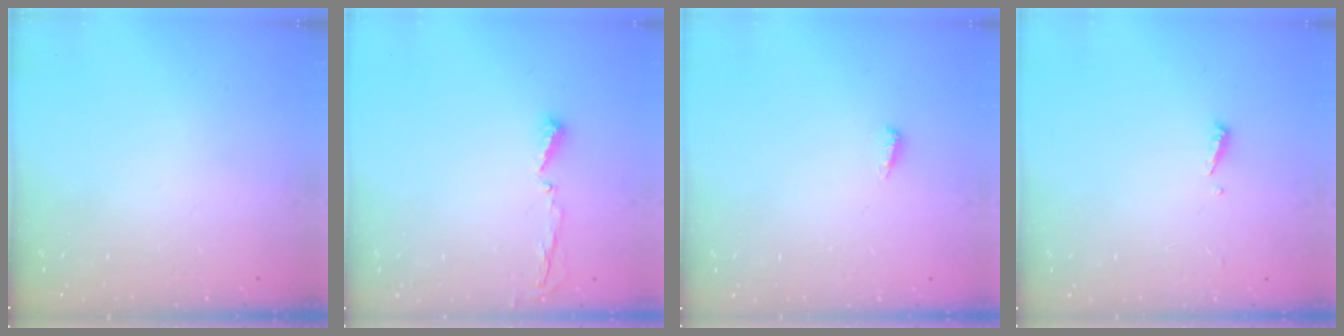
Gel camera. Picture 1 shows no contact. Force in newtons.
{"total": 3.4, "press": 3.4, "slide": 0.4}
{"total": 4.6, "press": 4.5, "slide": 0.9}
{"total": 3.7, "press": 3.6, "slide": 0.5}